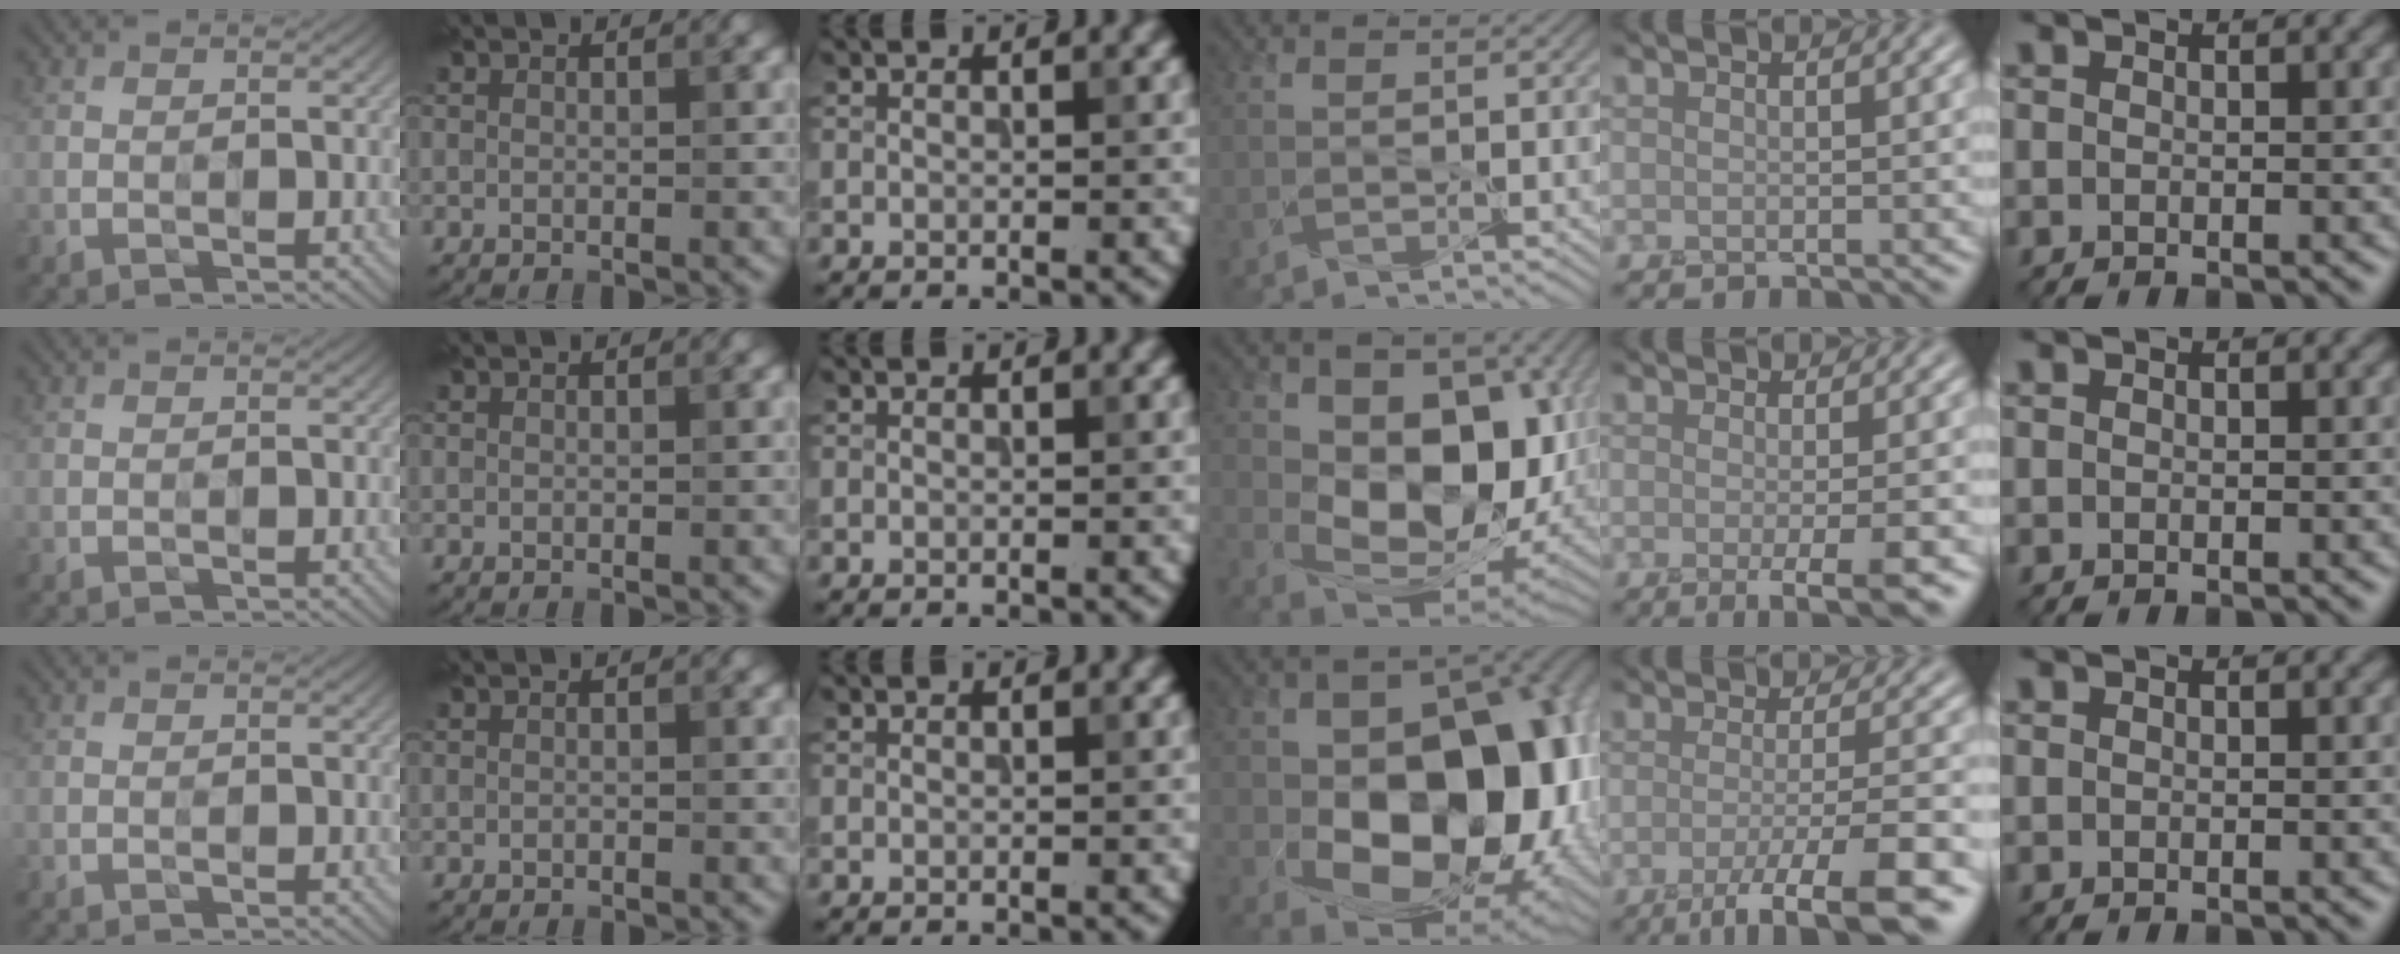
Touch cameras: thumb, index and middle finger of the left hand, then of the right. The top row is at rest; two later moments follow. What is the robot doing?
{"motion": "peel", "object": "velcro strap"}